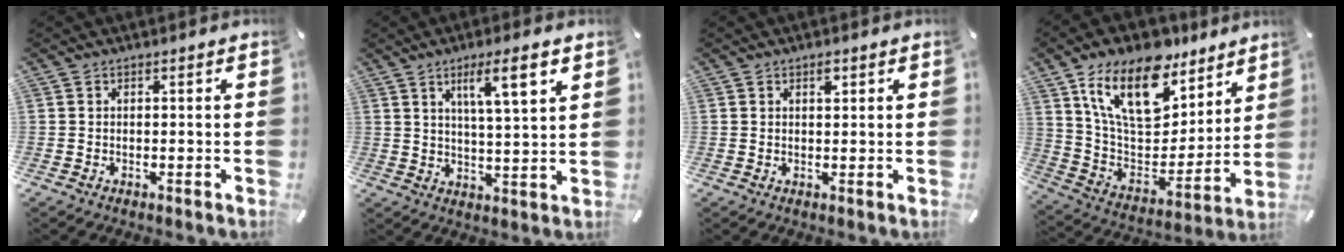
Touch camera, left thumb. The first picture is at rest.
{"total": 9.2, "force": [5.1, 1.3, 7.6], "torque": [-0.128, -0.018, 0.079]}
{"total": 1.5, "force": [0.8, 0.8, 1.0], "torque": [-0.014, -0.002, 0.013]}
{"total": 20.5, "force": [13.4, 10.7, 11.2], "torque": [-0.199, -0.077, 0.239]}